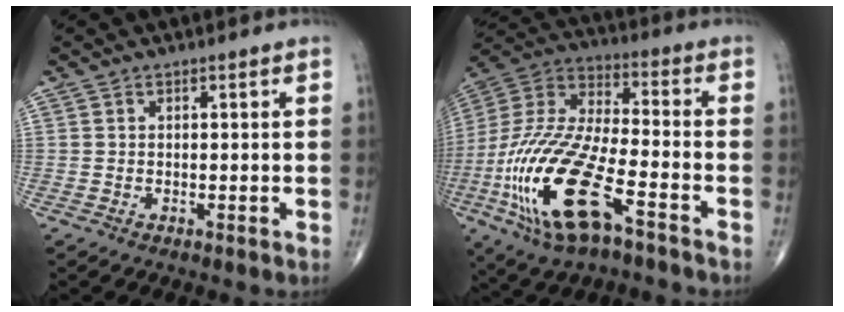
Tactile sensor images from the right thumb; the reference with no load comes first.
{"total": 24.7, "force": [-10.2, 9.1, 20.6], "torque": [-0.499, 0.012, -0.187]}